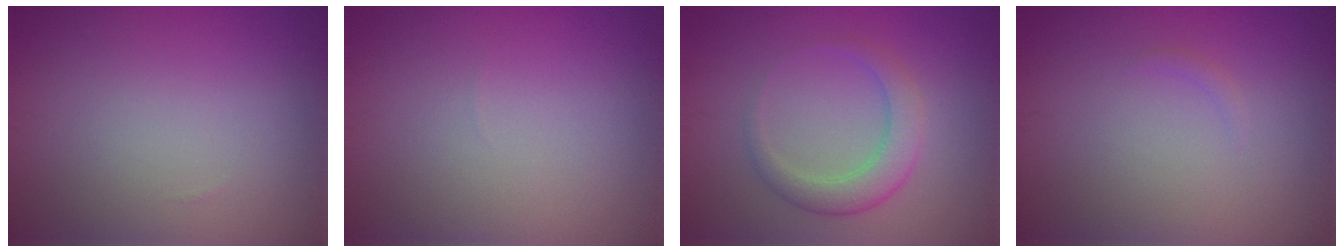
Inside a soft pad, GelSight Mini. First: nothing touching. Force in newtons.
{"total": 0.0}
{"total": 3.3, "press": 3.3, "slide": 0.2}
{"total": 0.5, "press": 0.5, "slide": 0.1}